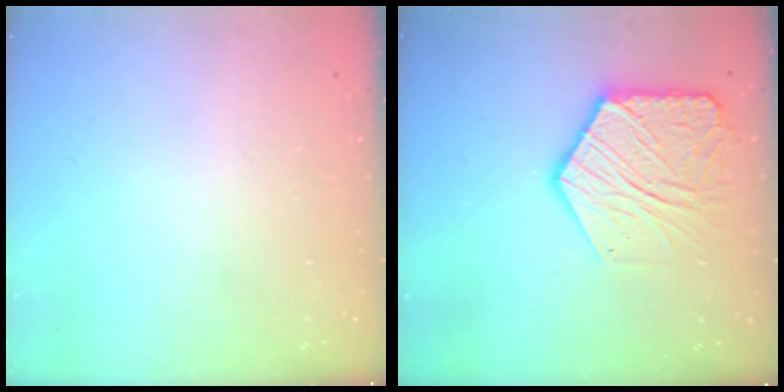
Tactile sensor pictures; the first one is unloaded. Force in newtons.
{"total": 15.7, "press": 15.6, "slide": 1.2}